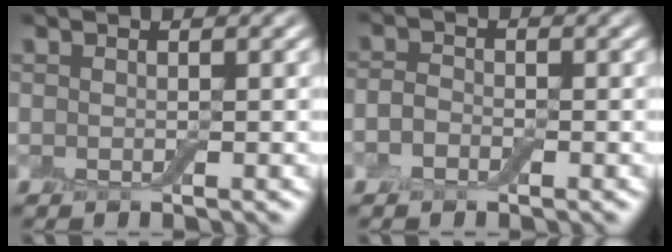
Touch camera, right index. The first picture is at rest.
{"total": 1.7, "force": [-0.8, 1.2, 1.0], "torque": [-0.020, 0.001, -0.023]}